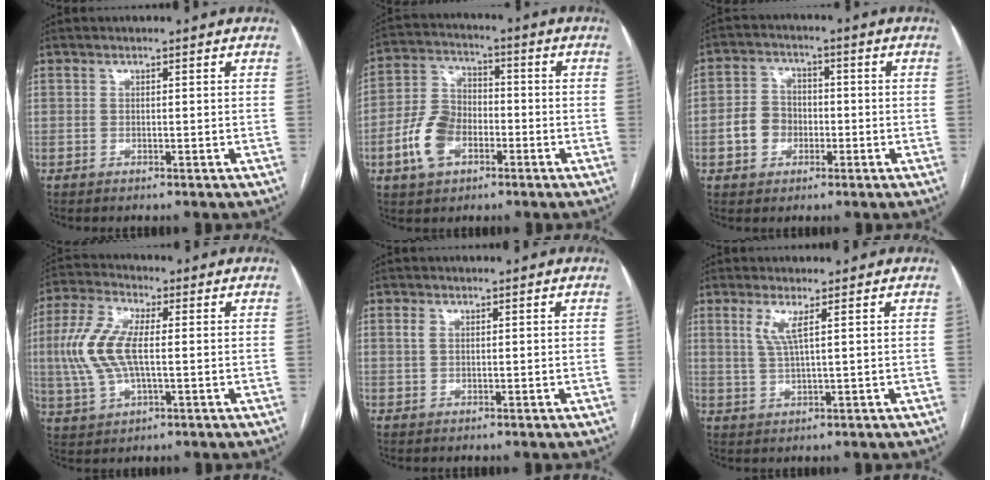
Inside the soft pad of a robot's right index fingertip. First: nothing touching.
{"total": 9.6, "force": [-3.5, 6.3, 6.3], "torque": [-0.147, 0.018, -0.065]}
{"total": 5.9, "force": [-1.5, 5.0, 2.8], "torque": [-0.064, 0.022, -0.023]}
{"total": 10.4, "force": [0.3, 4.0, 9.6], "torque": [-0.232, 0.012, 0.008]}
{"total": 1.2, "force": [0.5, 0.8, 0.8], "torque": [-0.023, 0.009, 0.013]}
{"total": 3.5, "force": [1.5, -0.1, 3.2], "torque": [-0.073, -0.002, 0.033]}